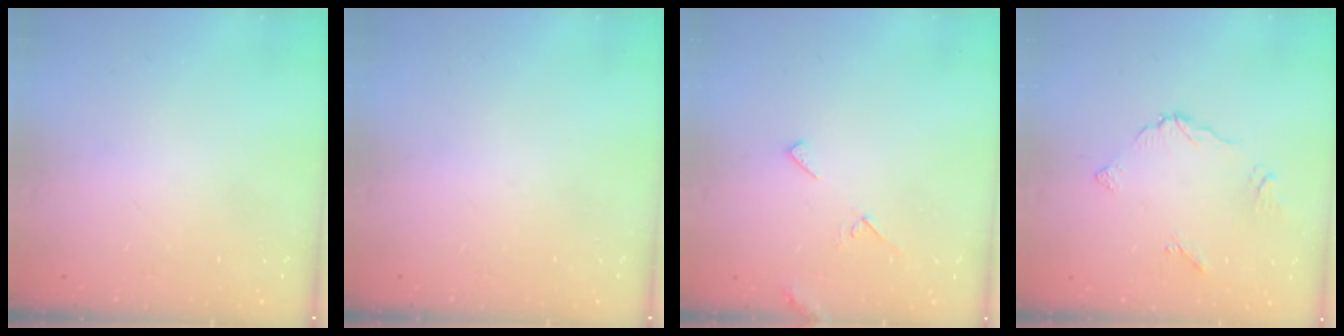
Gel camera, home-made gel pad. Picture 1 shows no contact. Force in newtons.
{"total": 0.0}
{"total": 5.3, "press": 5.3, "slide": 0.5}
{"total": 5.1, "press": 5.1, "slide": 0.6}